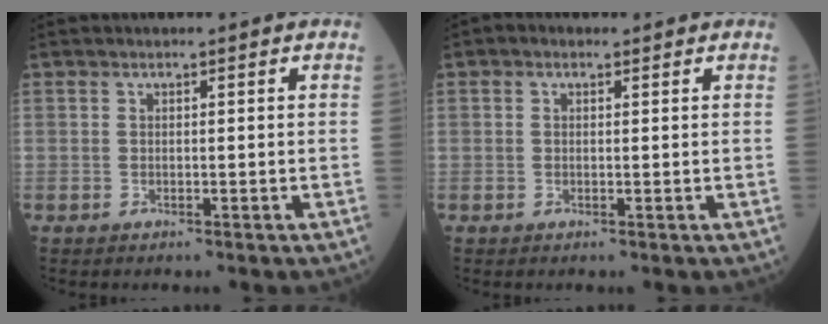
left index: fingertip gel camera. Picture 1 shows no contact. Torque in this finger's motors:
{"motor_torque": [0.89, -1.25, -0.03, 0.06]}